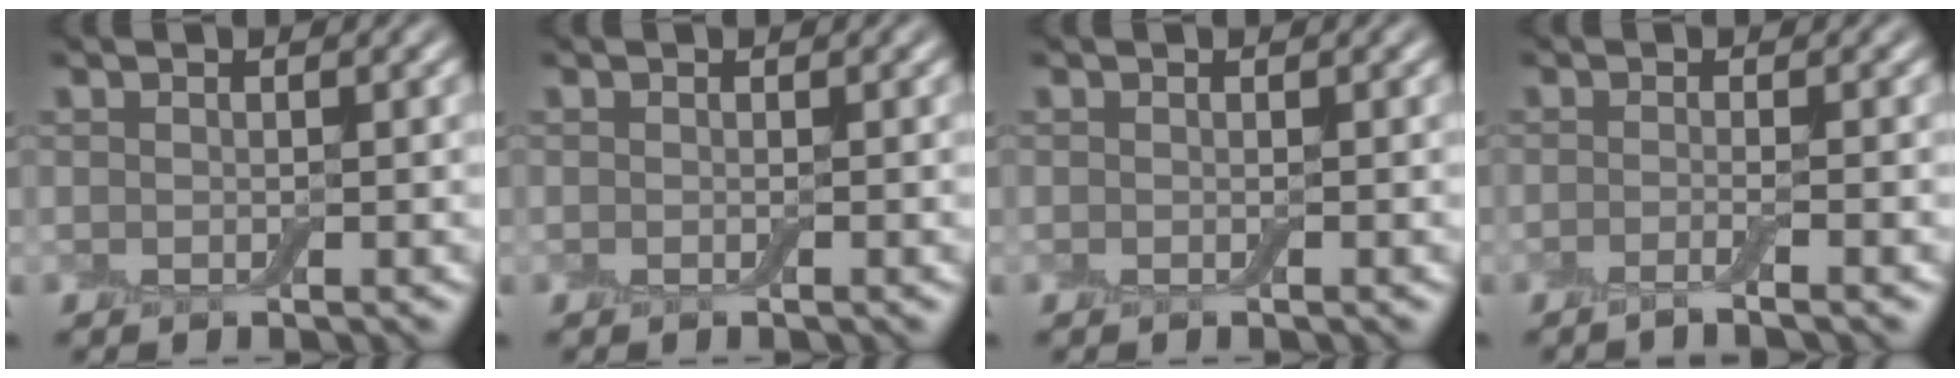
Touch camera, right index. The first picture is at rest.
{"total": 0.0}
{"total": 0.0}
{"total": 2.0, "force": [-0.9, 0.4, 1.7], "torque": [-0.014, -0.004, -0.027]}